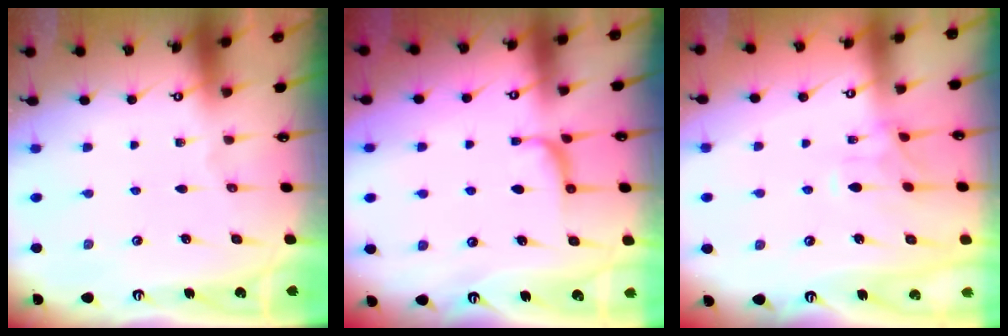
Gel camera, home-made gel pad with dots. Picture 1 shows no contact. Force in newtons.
{"total": 1.1, "press": 0.9, "slide": 0.7}
{"total": 1.6, "press": 1.3, "slide": 0.9}